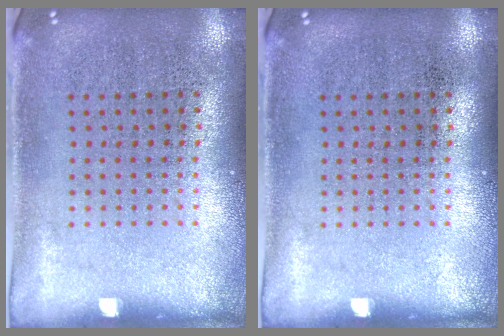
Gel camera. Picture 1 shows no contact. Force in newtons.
{"total": 0.0}